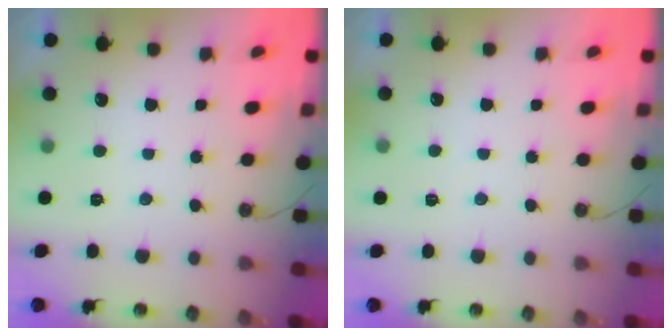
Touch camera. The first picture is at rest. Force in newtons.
{"total": 3.6, "press": 3.6, "slide": 0.4}